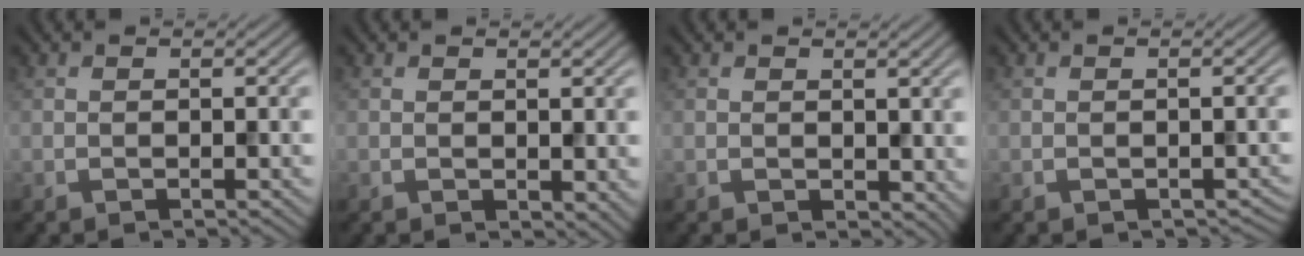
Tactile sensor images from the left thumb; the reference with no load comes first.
{"total": 1.6, "force": [0.3, 1.0, 1.1], "torque": [-0.017, -0.006, 0.008]}
{"total": 1.9, "force": [0.8, 1.4, 1.1], "torque": [-0.020, -0.006, 0.017]}
{"total": 0.7, "force": [-0.3, 0.5, 0.4], "torque": [-0.007, -0.008, -0.002]}